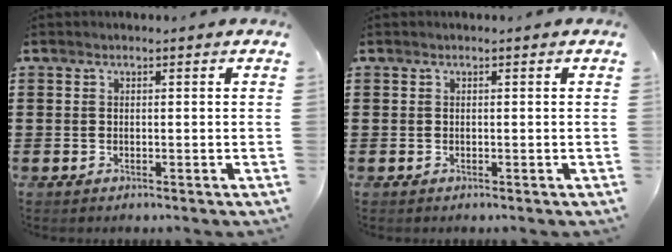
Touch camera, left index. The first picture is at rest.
{"total": 0.0}